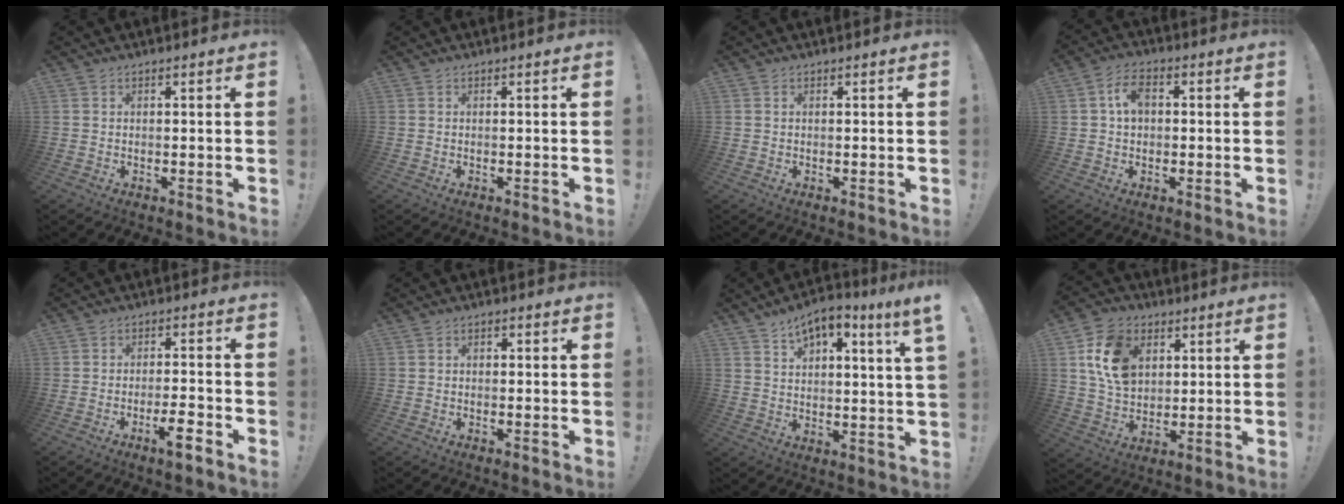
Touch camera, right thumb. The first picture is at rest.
{"total": 0.0}
{"total": 0.0}
{"total": 6.3, "force": [0.8, 4.7, 4.1], "torque": [-0.063, 0.011, 0.015]}
{"total": 5.9, "force": [-4.0, 1.9, 3.9], "torque": [-0.059, 0.023, -0.065]}
{"total": 1.1, "force": [-0.6, 0.7, 0.6], "torque": [-0.017, 0.008, -0.010]}
{"total": 7.9, "force": [5.3, 1.7, 5.6], "torque": [-0.091, -0.025, 0.089]}
{"total": 15.6, "force": [5.2, 11.6, 9.0], "torque": [-0.142, -0.006, 0.105]}